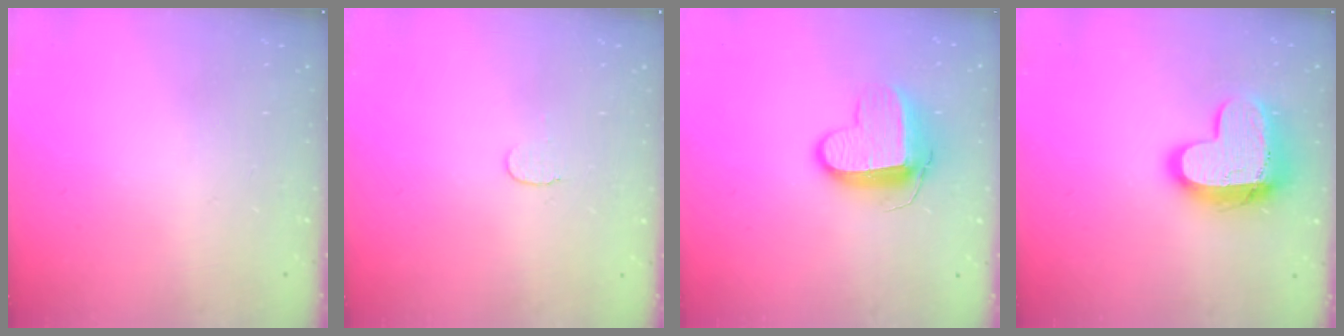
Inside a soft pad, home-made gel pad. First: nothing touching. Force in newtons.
{"total": 3.5, "press": 3.5, "slide": 0.3}
{"total": 10.3, "press": 10.2, "slide": 1.3}
{"total": 15.1, "press": 15.0, "slide": 1.2}